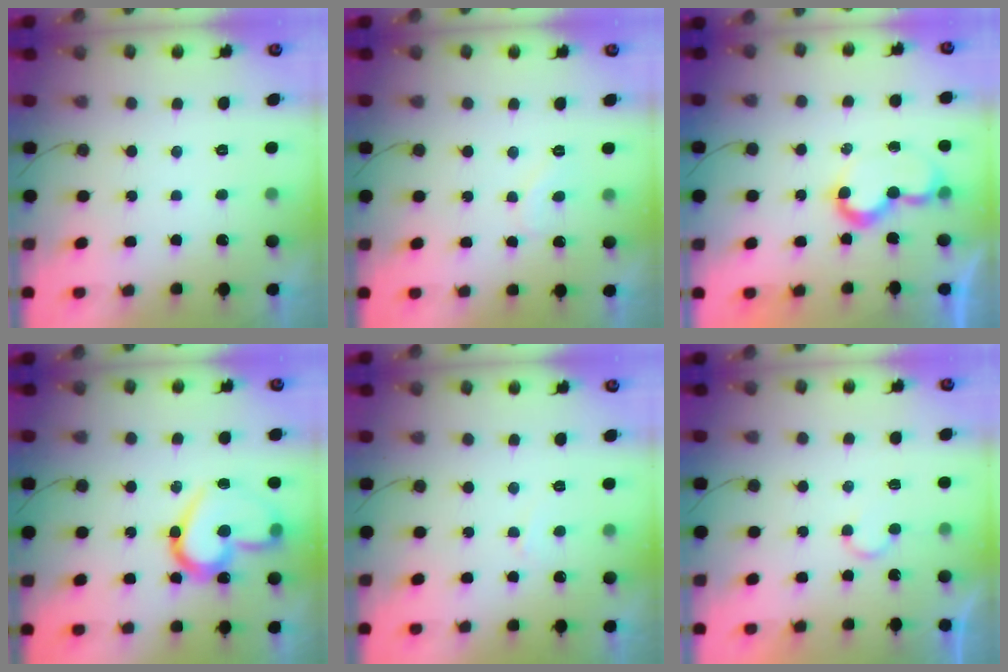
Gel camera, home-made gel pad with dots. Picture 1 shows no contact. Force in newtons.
{"total": 5.9, "press": 5.9, "slide": 0.3}
{"total": 8.3, "press": 8.2, "slide": 1.0}
{"total": 19.4, "press": 19.3, "slide": 2.0}
{"total": 3.0, "press": 3.0, "slide": 0.3}
{"total": 3.8, "press": 3.8, "slide": 0.4}